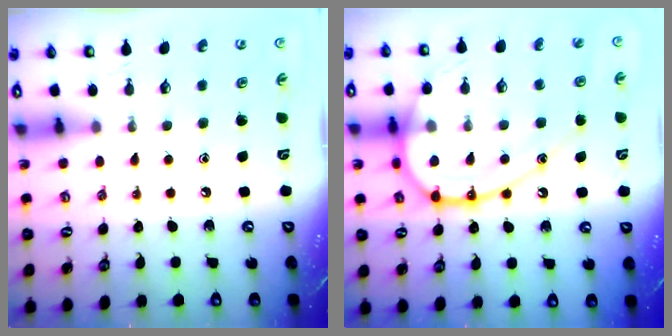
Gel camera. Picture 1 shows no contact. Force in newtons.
{"total": 17.4, "press": 17.3, "slide": 1.8}